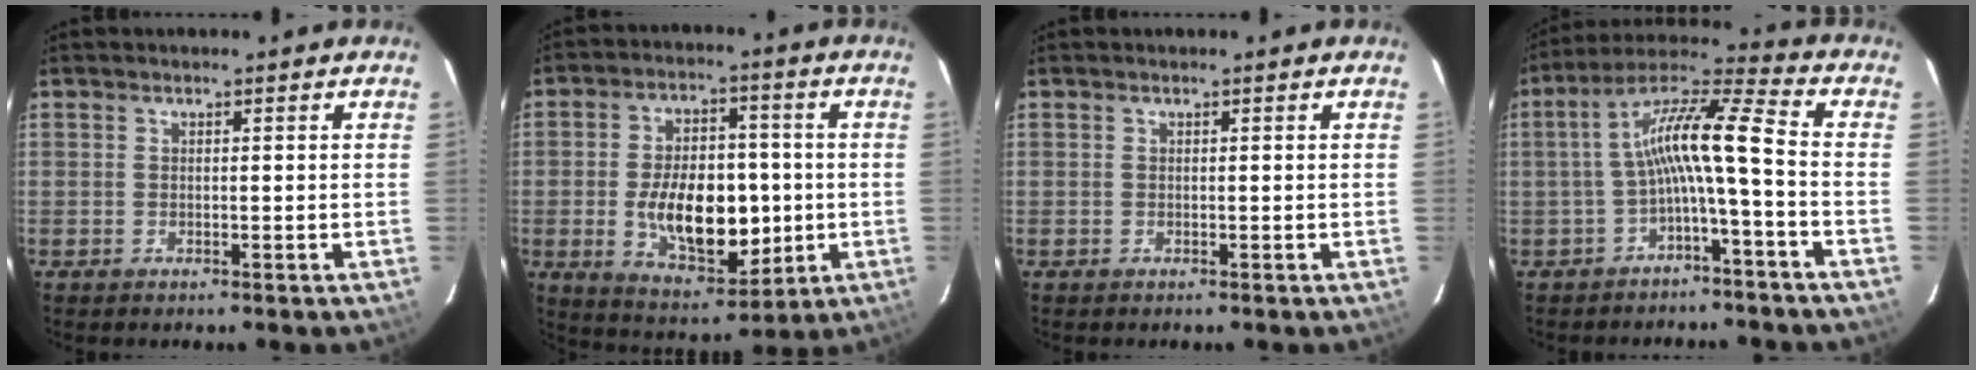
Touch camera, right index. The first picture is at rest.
{"total": 16.0, "force": [-2.0, 9.3, 12.9], "torque": [-0.228, 0.003, -0.010]}
{"total": 0.0}
{"total": 10.4, "force": [-2.5, 0.6, 10.1], "torque": [-0.206, 0.024, -0.048]}